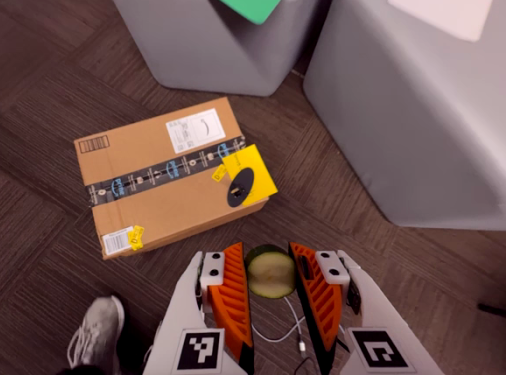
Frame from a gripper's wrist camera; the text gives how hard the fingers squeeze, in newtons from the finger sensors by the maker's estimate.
{"total": 8.3, "left": 8.3, "right": 8.4}